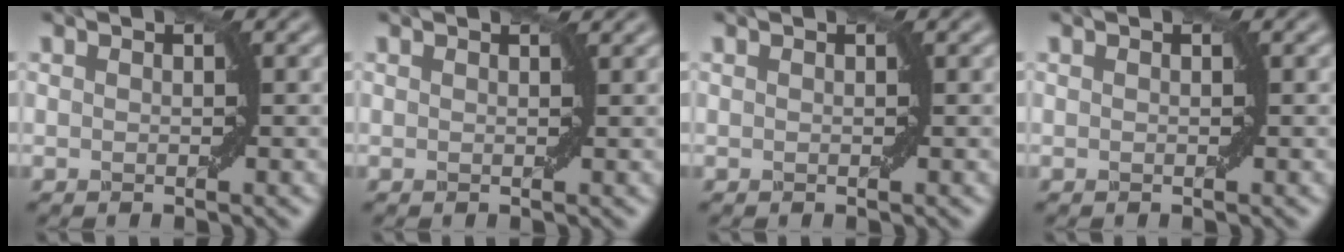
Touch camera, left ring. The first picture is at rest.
{"total": 0.7, "force": [0.7, 0.0, 0.2], "torque": [-0.004, 0.000, 0.012]}
{"total": 0.0}
{"total": 0.0}